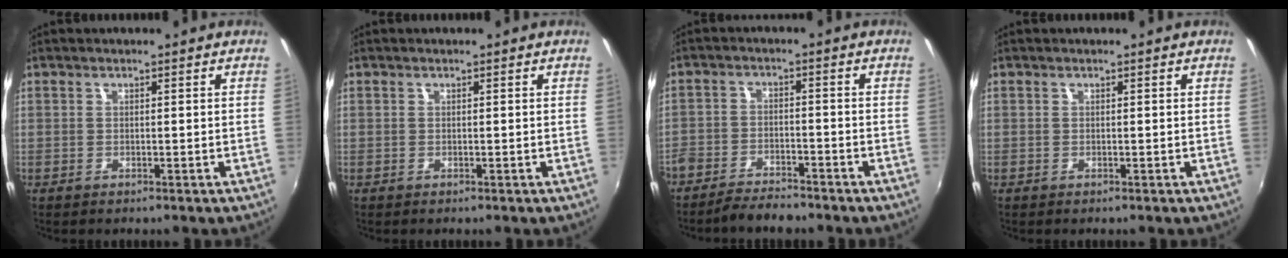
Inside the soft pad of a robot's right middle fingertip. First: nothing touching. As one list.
[{"total": 0.0}, {"total": 6.9, "force": [-6.0, 2.2, 2.7], "torque": [-0.077, -0.011, -0.107]}, {"total": 0.0}]